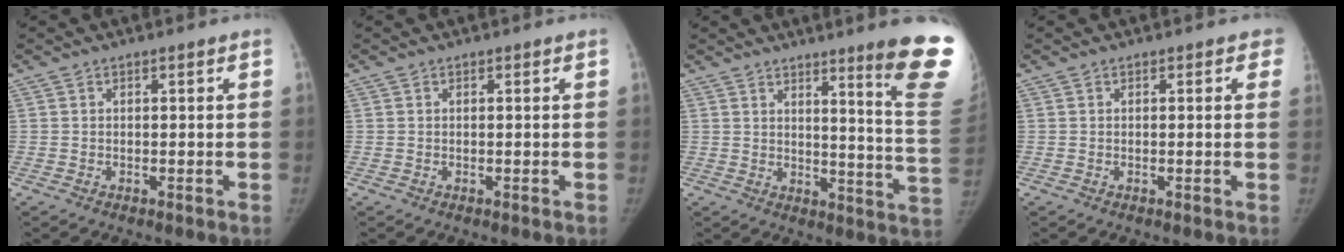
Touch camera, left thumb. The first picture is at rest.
{"total": 0.0}
{"total": 16.0, "force": [10.1, 0.3, 12.4], "torque": [-0.131, -0.082, 0.125]}
{"total": 1.5, "force": [0.7, 0.8, 1.0], "torque": [0.011, 0.002, -0.001]}